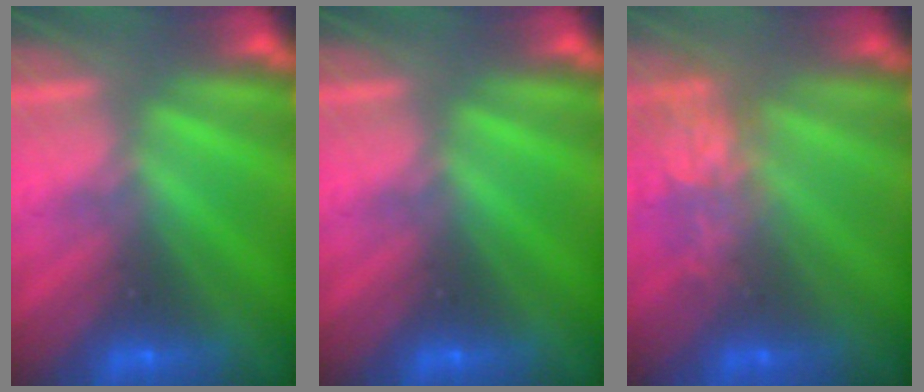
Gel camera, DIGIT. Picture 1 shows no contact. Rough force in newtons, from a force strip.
{"total": 0.0}
{"total": 5.1}